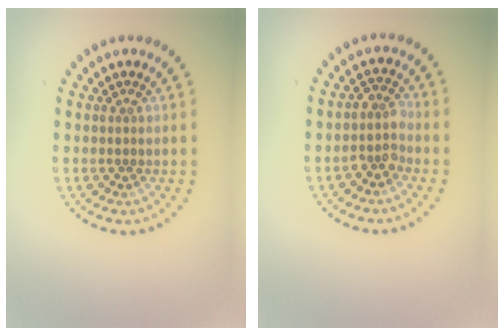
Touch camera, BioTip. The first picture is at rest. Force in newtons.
{"total": 2.1, "press": 1.6, "slide": 1.3}